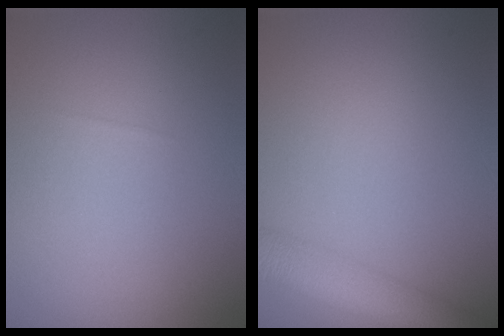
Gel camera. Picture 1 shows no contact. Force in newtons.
{"total": 5.3, "press": 5.3, "slide": 0.3}